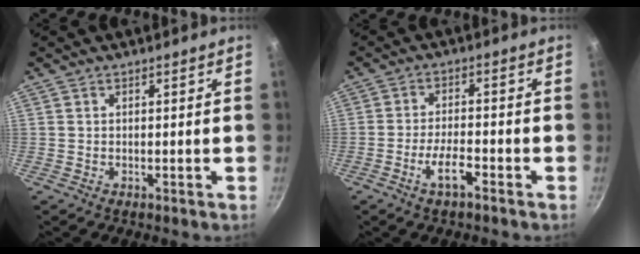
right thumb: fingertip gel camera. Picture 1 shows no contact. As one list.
[{"total": 5.3, "force": [-3.1, 1.4, 4.1], "torque": [-0.076, 0.021, -0.058]}]